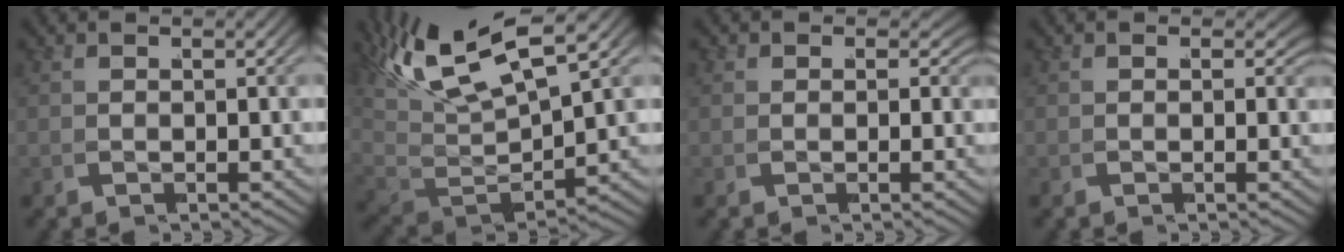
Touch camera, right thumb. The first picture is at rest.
{"total": 9.4, "force": [1.1, 5.7, 7.4], "torque": [-0.146, -0.013, 0.022]}
{"total": 1.3, "force": [0.7, 1.1, -0.1], "torque": [0.003, -0.001, 0.007]}
{"total": 0.7, "force": [0.4, 0.5, -0.1], "torque": [0.001, -0.001, 0.002]}